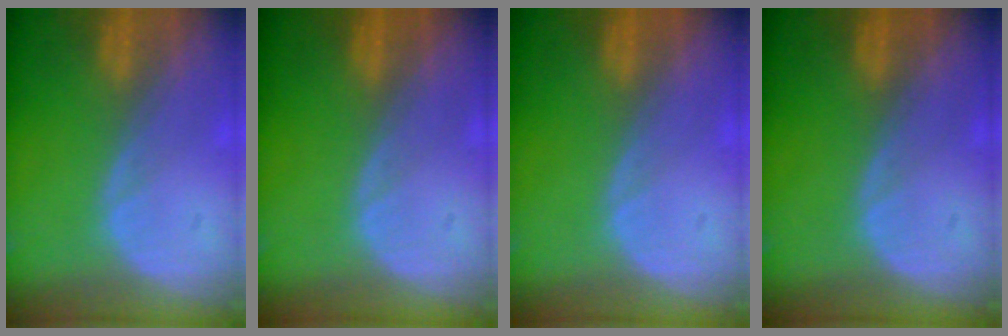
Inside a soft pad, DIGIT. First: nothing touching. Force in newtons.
{"total": 0.0}
{"total": 0.0}
{"total": 0.0}